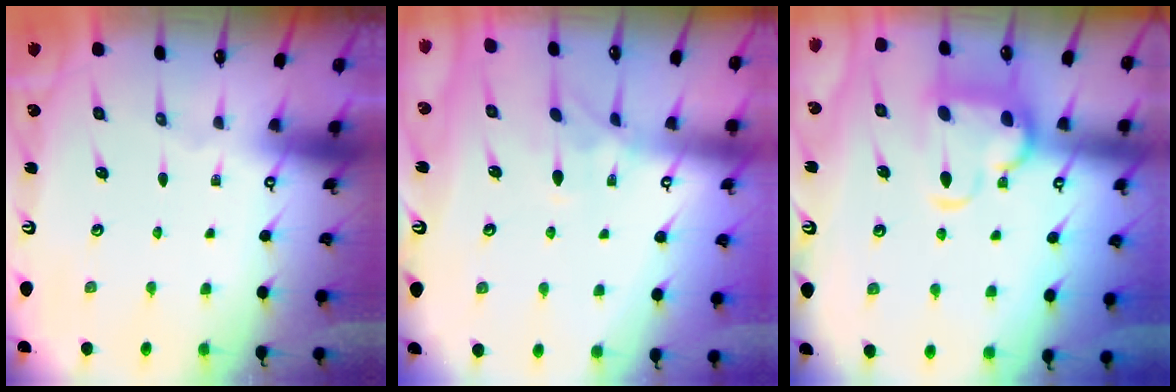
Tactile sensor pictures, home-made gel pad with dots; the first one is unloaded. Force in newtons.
{"total": 1.7, "press": 1.4, "slide": 1.0}
{"total": 6.3, "press": 6.0, "slide": 1.8}